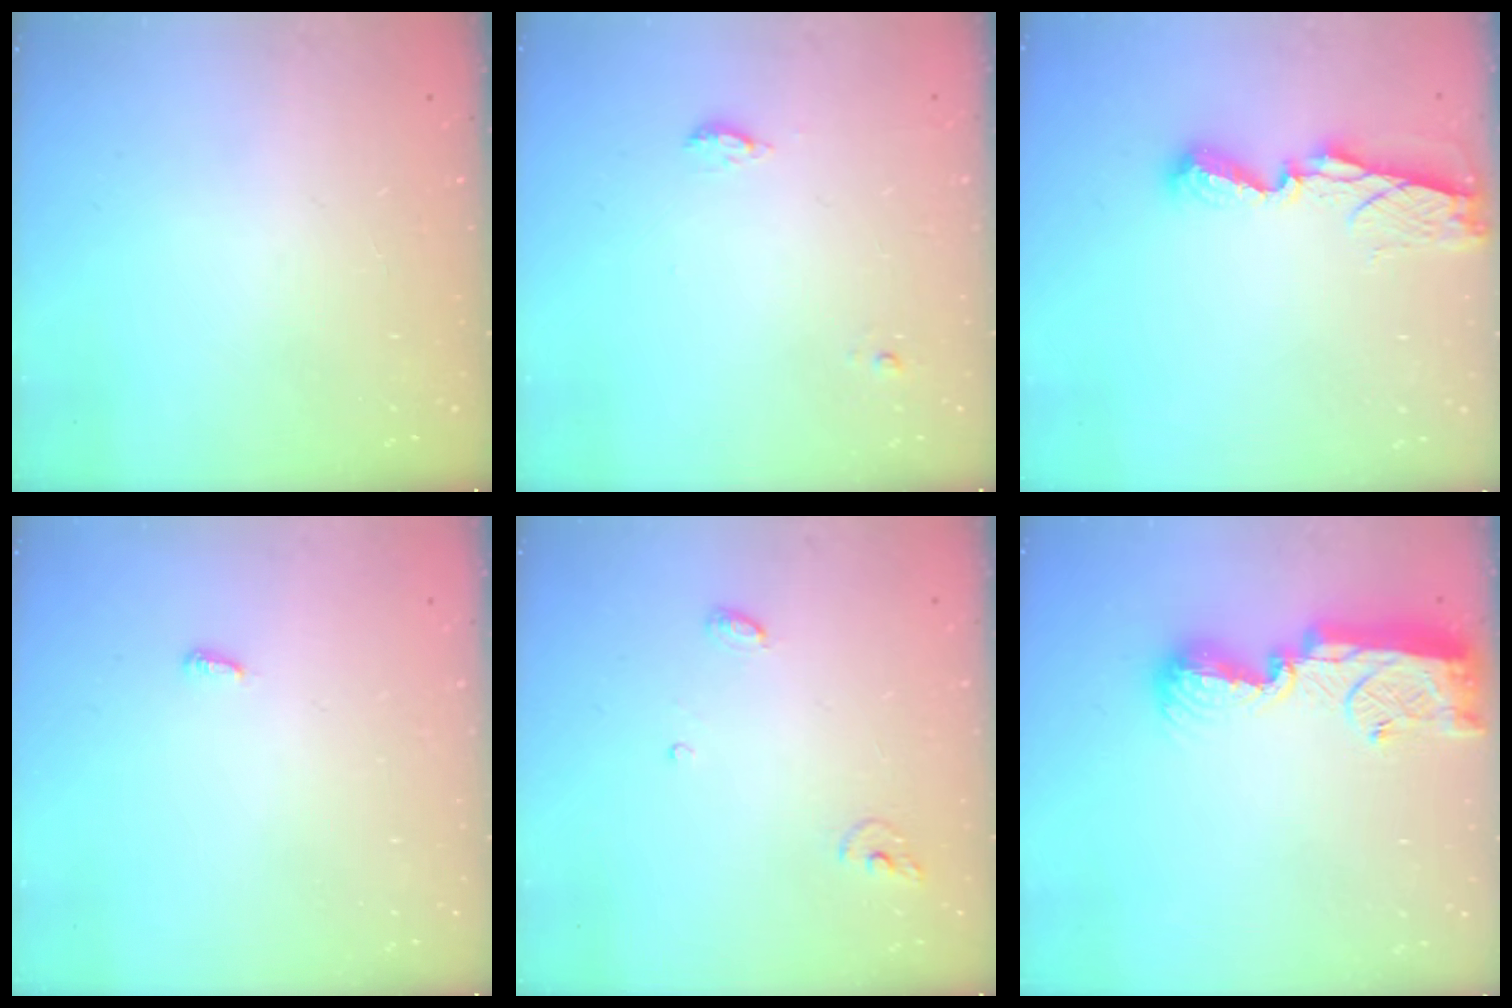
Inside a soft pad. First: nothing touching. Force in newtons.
{"total": 5.3, "press": 5.0, "slide": 1.7}
{"total": 7.1, "press": 7.1, "slide": 0.2}
{"total": 2.9, "press": 2.9, "slide": 0.3}
{"total": 3.8, "press": 3.8, "slide": 0.2}
{"total": 12.8, "press": 12.7, "slide": 1.1}